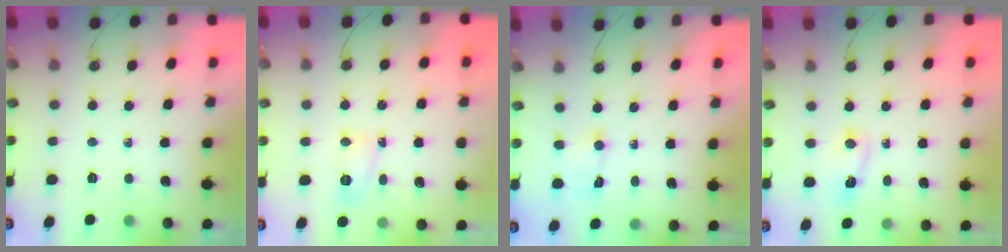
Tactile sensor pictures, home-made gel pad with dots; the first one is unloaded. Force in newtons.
{"total": 6.1, "press": 6.1, "slide": 0.4}
{"total": 1.2, "press": 1.0, "slide": 0.6}
{"total": 2.3, "press": 2.3, "slide": 0.4}